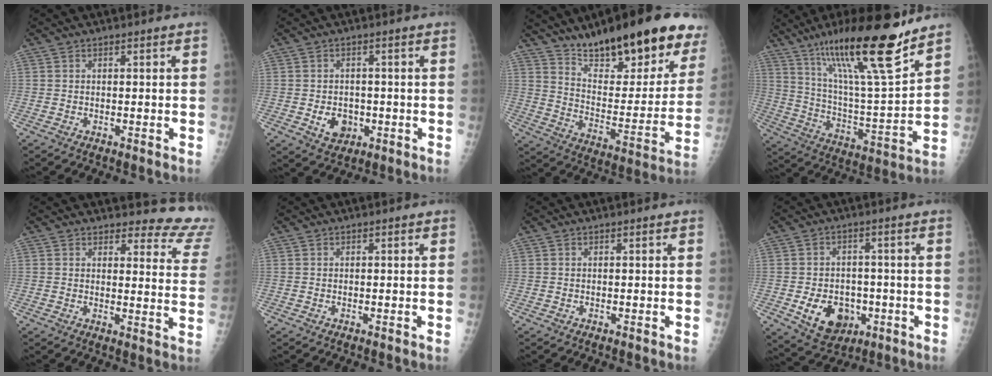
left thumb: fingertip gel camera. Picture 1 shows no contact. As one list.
[{"total": 4.8, "force": [-1.0, 3.9, 2.6], "torque": [-0.022, 0.004, -0.006]}, {"total": 26.3, "force": [18.3, 8.3, 16.9], "torque": [-0.206, -0.084, 0.279]}, {"total": 23.8, "force": [16.5, 3.1, 16.9], "torque": [-0.265, -0.073, 0.283]}, {"total": 13.3, "force": [12.9, 3.2, 0.6], "torque": [0.046, -0.127, 0.108]}, {"total": 0.0}, {"total": 0.0}, {"total": 9.8, "force": [-2.8, 7.6, 5.6], "torque": [-0.062, 0.009, -0.032]}]